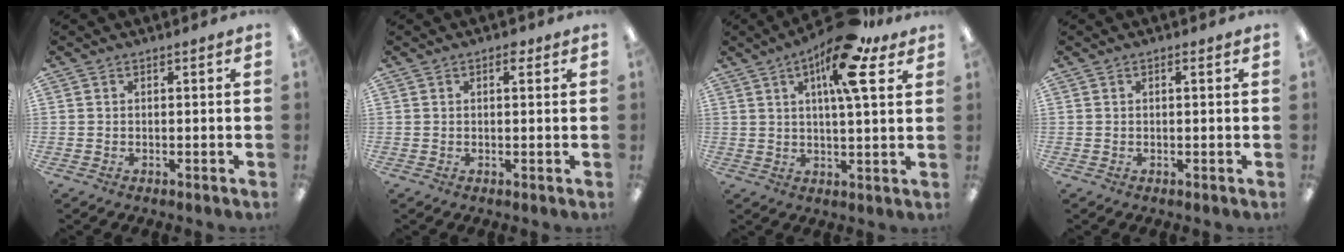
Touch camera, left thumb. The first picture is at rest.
{"total": 1.4, "force": [0.8, 0.6, 1.0], "torque": [-0.006, -0.004, 0.010]}
{"total": 15.3, "force": [8.0, 4.4, 12.2], "torque": [-0.184, -0.031, 0.123]}
{"total": 0.7, "force": [0.4, 0.2, 0.5], "torque": [-0.003, 0.000, 0.004]}